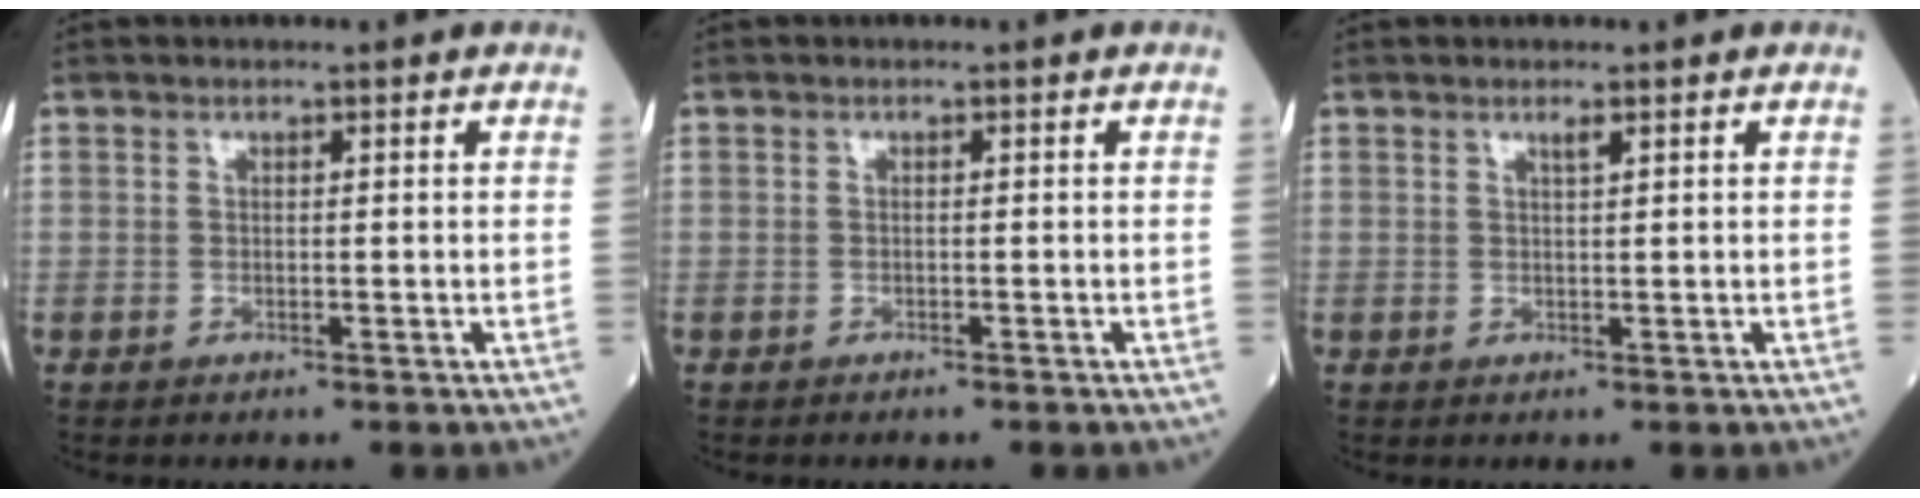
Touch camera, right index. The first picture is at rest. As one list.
[{"total": 0.6, "force": [-0.5, 0.0, 0.2], "torque": [-0.007, -0.001, -0.009]}, {"total": 0.9, "force": [0.6, 0.0, 0.7], "torque": [-0.013, -0.002, 0.011]}]